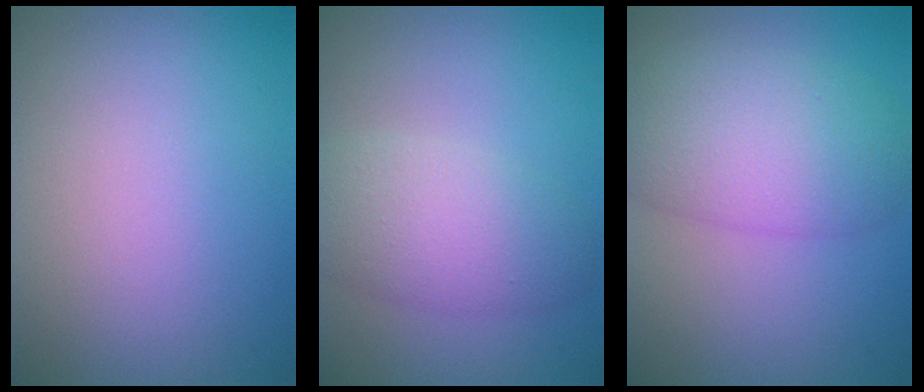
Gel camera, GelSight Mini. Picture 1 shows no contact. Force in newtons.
{"total": 4.5, "press": 4.5, "slide": 0.2}
{"total": 6.8, "press": 6.8, "slide": 0.2}